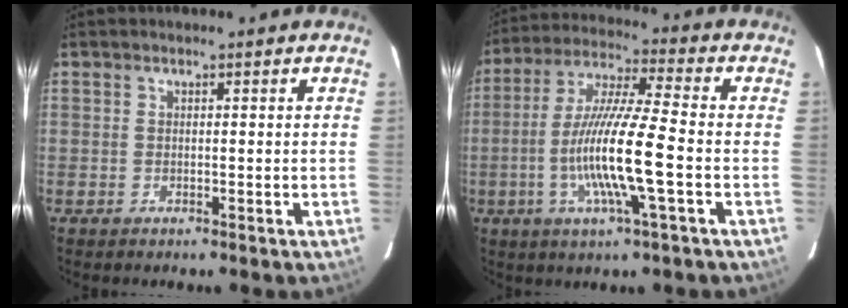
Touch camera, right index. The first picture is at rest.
{"total": 13.5, "force": [-3.0, 0.0, 13.1], "torque": [-0.256, -0.008, -0.062]}